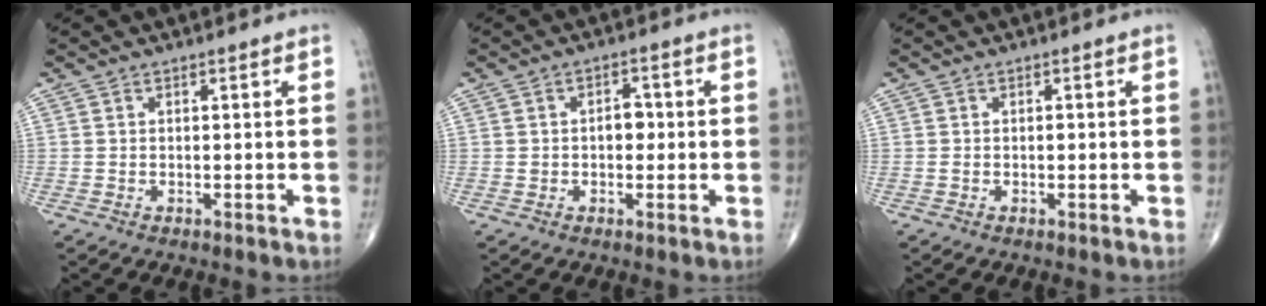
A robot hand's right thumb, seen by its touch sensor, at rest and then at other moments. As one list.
[{"total": 3.2, "force": [0.0, 2.3, 2.3], "torque": [-0.020, 0.012, -0.002]}, {"total": 0.6, "force": [-0.1, 0.3, 0.5], "torque": [-0.009, 0.000, 0.000]}]